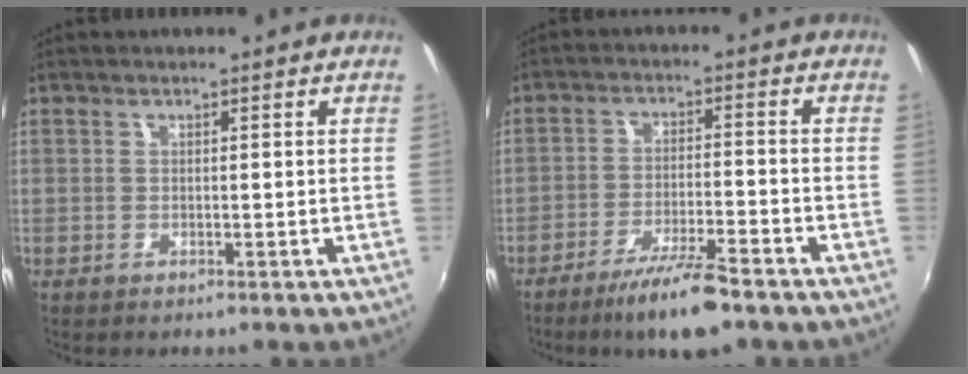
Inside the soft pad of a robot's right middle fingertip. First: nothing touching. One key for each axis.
{"total": 9.4, "fx": -7.1, "fy": 1.5, "fz": 6.0, "tx": -0.125, "ty": -0.010, "tz": -0.120}